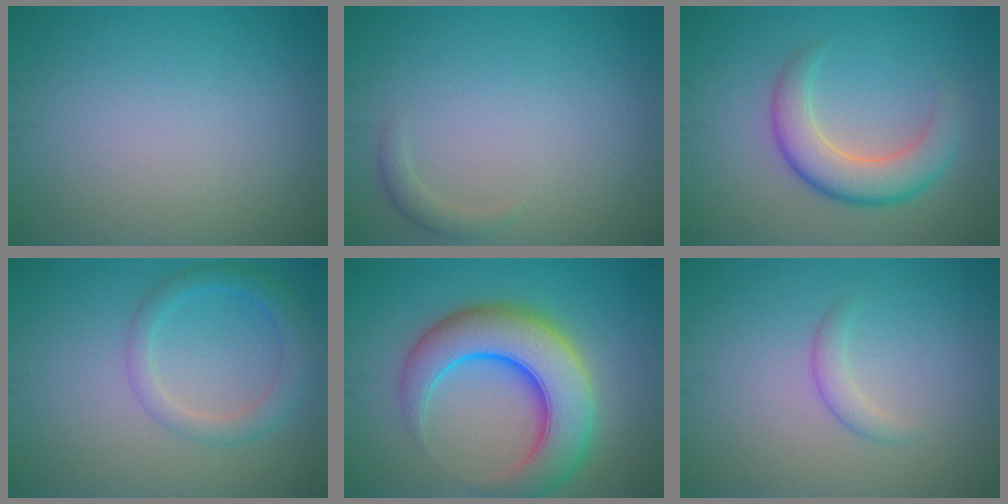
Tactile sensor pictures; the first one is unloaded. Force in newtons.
{"total": 1.1, "press": 1.1, "slide": 0.0}
{"total": 5.0, "press": 5.0, "slide": 0.2}
{"total": 3.0, "press": 3.0, "slide": 0.2}
{"total": 9.6, "press": 9.6, "slide": 0.3}
{"total": 1.4, "press": 1.4, "slide": 0.0}